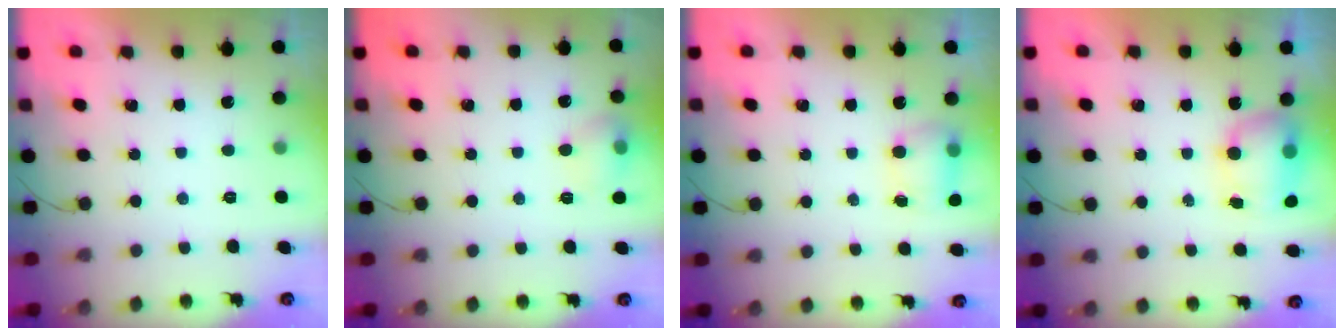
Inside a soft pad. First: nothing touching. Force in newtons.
{"total": 8.2, "press": 8.0, "slide": 1.4}
{"total": 5.3, "press": 5.3, "slide": 0.8}
{"total": 8.3, "press": 8.3, "slide": 0.9}